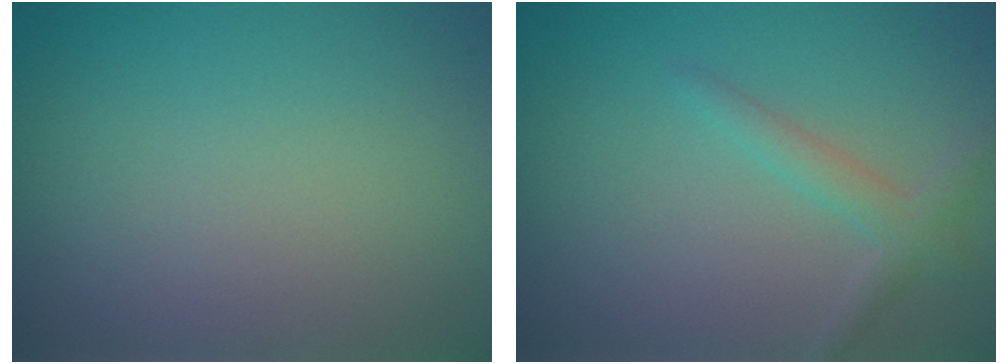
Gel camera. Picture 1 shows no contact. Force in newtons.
{"total": 1.9, "press": 1.9, "slide": 0.1}